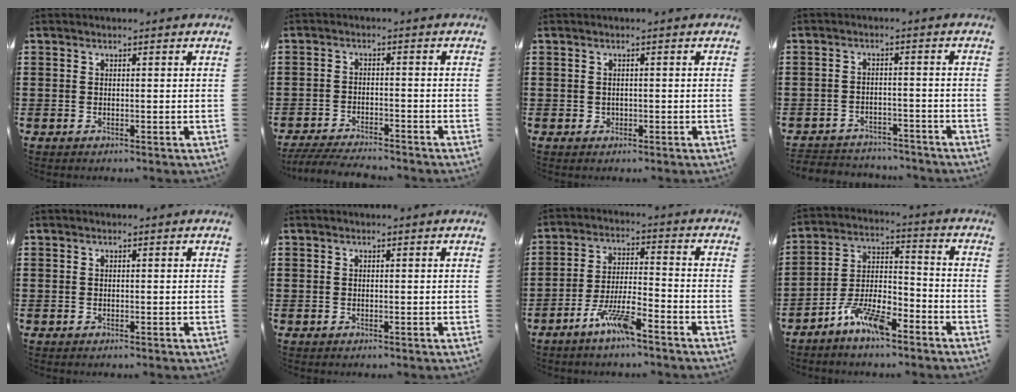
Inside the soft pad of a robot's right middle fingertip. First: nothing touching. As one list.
[{"total": 4.2, "force": [-4.1, 0.3, 0.9], "torque": [-0.023, -0.004, -0.084]}, {"total": 0.7, "force": [0.1, 0.6, 0.2], "torque": [-0.005, 0.005, 0.000]}, {"total": 3.2, "force": [-3.2, 0.6, -0.2], "torque": [-0.006, -0.002, -0.068]}, {"total": 0.0}, {"total": 0.0}, {"total": 7.1, "force": [-4.8, 1.1, 5.0], "torque": [-0.113, -0.004, -0.095]}, {"total": 8.6, "force": [-6.4, 2.5, 5.2], "torque": [-0.120, 0.003, -0.127]}]